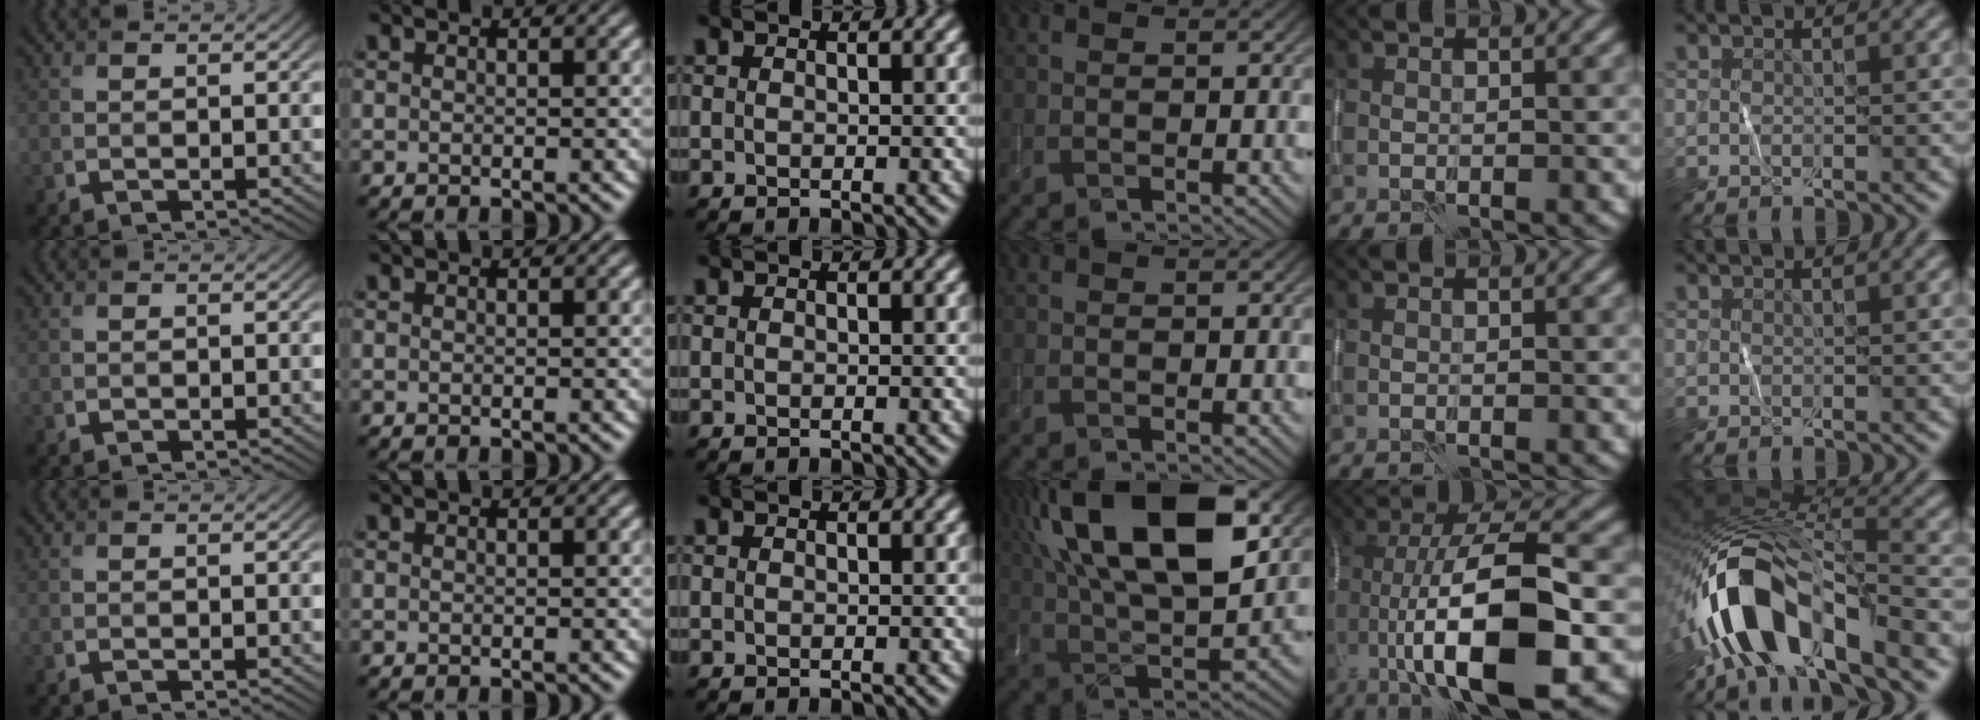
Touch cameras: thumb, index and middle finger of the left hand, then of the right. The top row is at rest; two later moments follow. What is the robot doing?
{"motion": "wipe", "object": "whiteboard"}